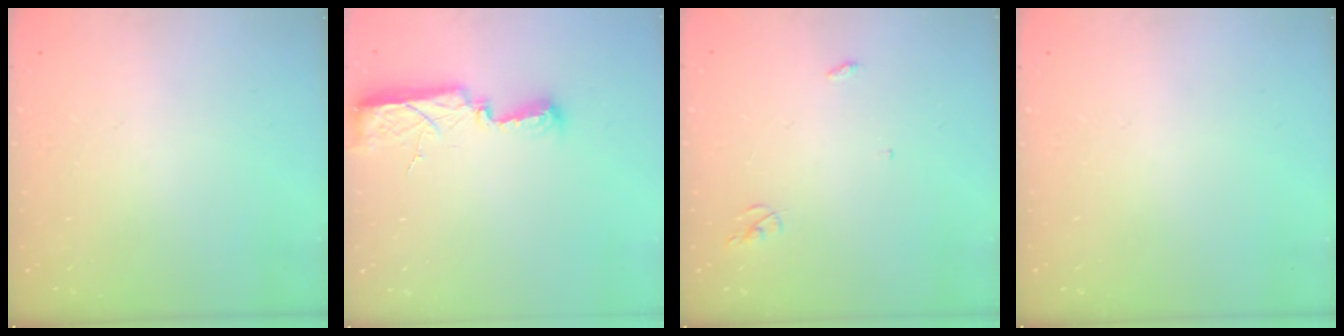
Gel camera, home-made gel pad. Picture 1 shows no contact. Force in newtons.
{"total": 7.5, "press": 7.5, "slide": 0.8}
{"total": 2.6, "press": 2.6, "slide": 0.2}
{"total": 0.0}